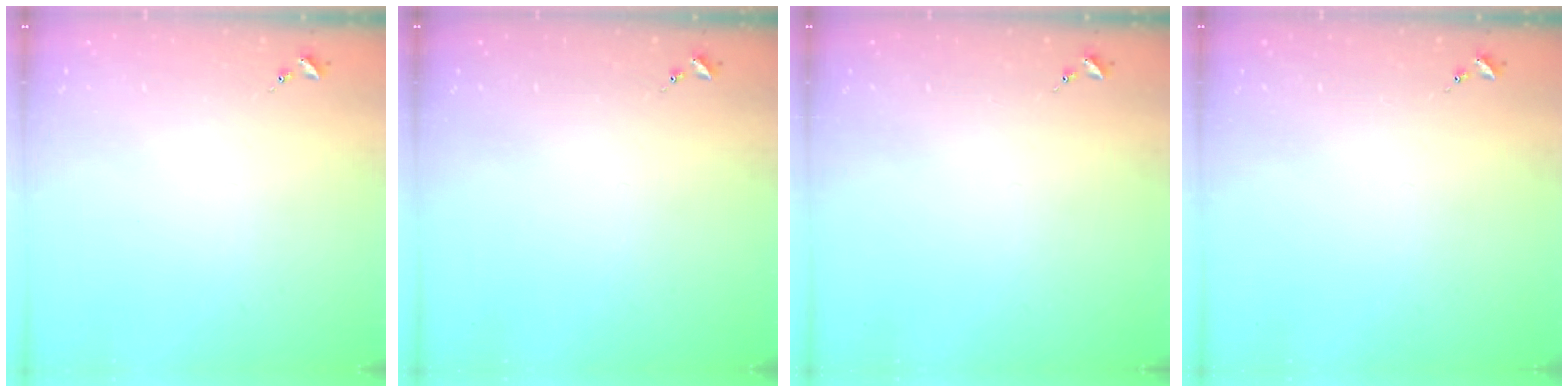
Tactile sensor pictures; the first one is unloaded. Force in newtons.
{"total": 0.0}
{"total": 0.0}
{"total": 0.0}